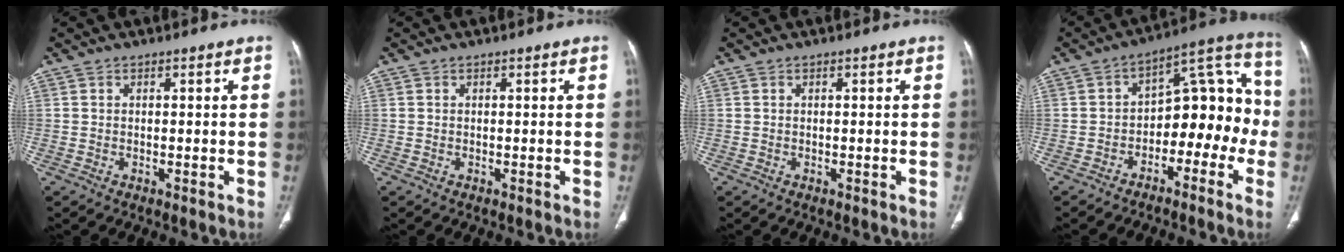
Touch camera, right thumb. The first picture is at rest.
{"total": 0.0}
{"total": 0.0}
{"total": 14.8, "force": [-5.0, 9.1, 10.5], "torque": [-0.090, 0.094, -0.075]}